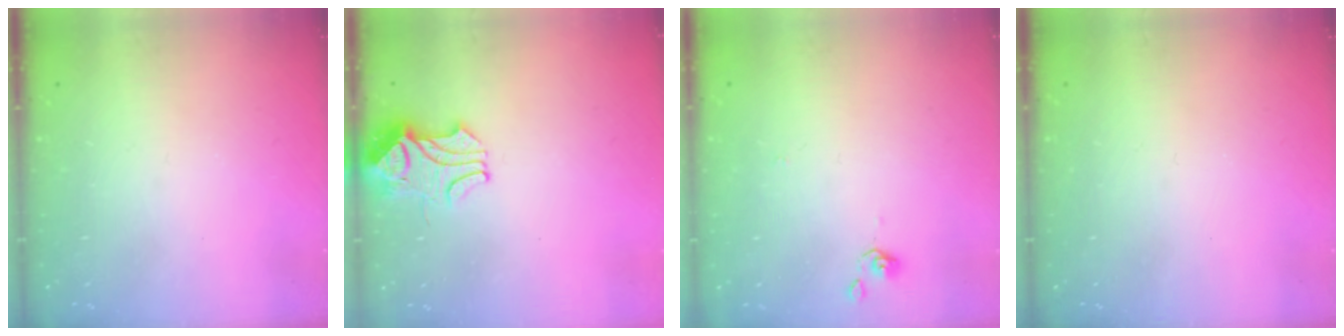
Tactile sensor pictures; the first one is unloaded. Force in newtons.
{"total": 2.1, "press": 1.9, "slide": 0.9}
{"total": 0.0}
{"total": 0.0}